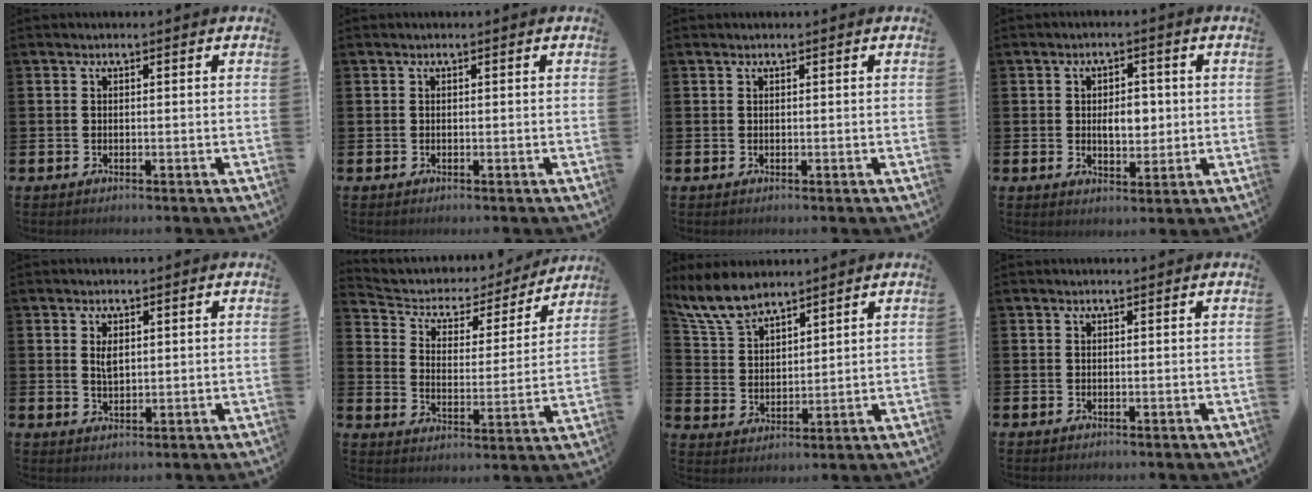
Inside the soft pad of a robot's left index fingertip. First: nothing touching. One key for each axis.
{"total": 0.0}
{"total": 0.0}
{"total": 3.7, "fx": 0.4, "fy": 2.4, "fz": 2.8, "tx": -0.035, "ty": 0.001, "tz": -0.002}
{"total": 1.9, "fx": 1.0, "fy": 1.0, "fz": 1.3, "tx": -0.010, "ty": -0.004, "tz": 0.014}
{"total": 4.8, "fx": 4.0, "fy": 2.5, "fz": 1.0, "tx": -0.047, "ty": -0.033, "tz": 0.058}
{"total": 7.3, "fx": 6.6, "fy": 2.0, "fz": 2.2, "tx": -0.073, "ty": -0.020, "tz": 0.127}
{"total": 0.0}